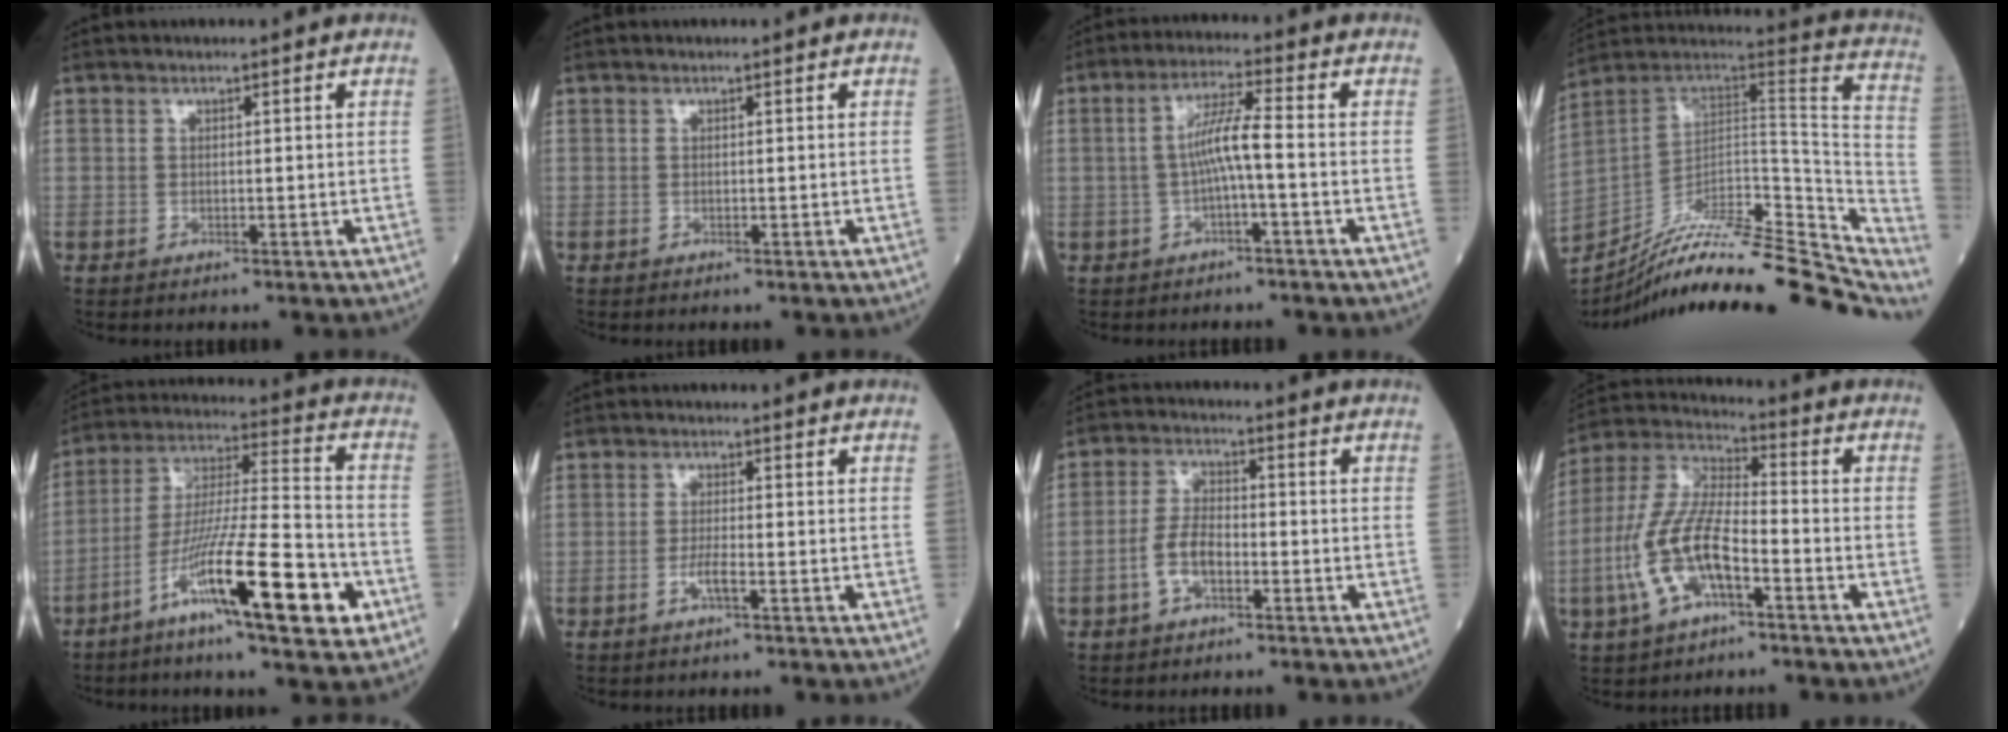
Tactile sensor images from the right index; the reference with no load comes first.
{"total": 0.0}
{"total": 5.4, "force": [-0.7, 0.0, 5.4], "torque": [-0.103, 0.015, -0.010]}
{"total": 33.7, "force": [-29.5, 5.7, 15.4], "torque": [-0.160, -0.016, -0.410]}
{"total": 18.6, "force": [-8.5, 1.4, 16.5], "torque": [-0.298, -0.022, -0.147]}
{"total": 2.4, "force": [-1.1, 0.0, 2.1], "torque": [-0.045, -0.001, -0.021]}
{"total": 5.3, "force": [-2.1, 2.3, 4.2], "torque": [-0.093, 0.011, -0.043]}
{"total": 12.8, "force": [-4.5, 4.2, 11.2], "torque": [-0.252, 0.008, -0.085]}